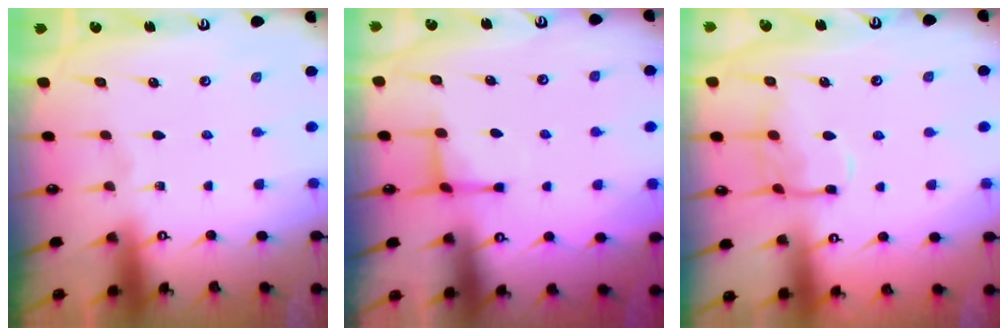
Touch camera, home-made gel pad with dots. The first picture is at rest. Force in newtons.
{"total": 2.8, "press": 2.7, "slide": 0.6}
{"total": 9.7, "press": 9.7, "slide": 0.7}